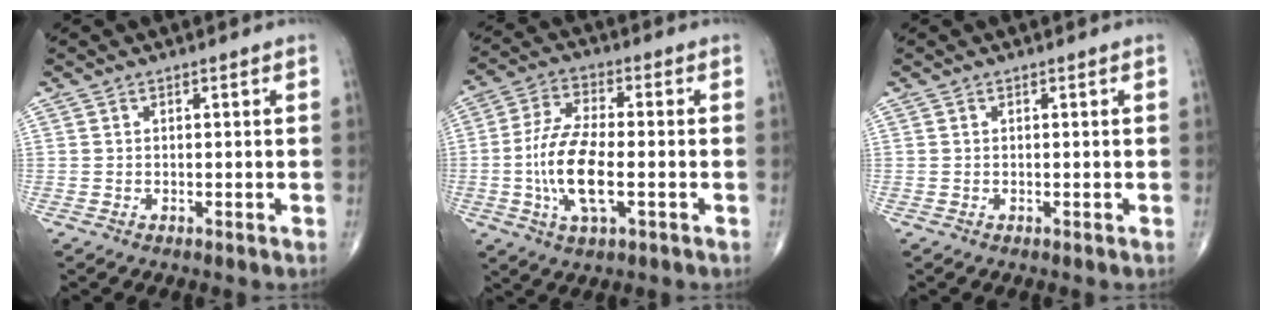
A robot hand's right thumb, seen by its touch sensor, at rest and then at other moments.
{"total": 12.2, "force": [-2.3, 4.7, 11.0], "torque": [-0.225, 0.012, -0.045]}
{"total": 0.0}